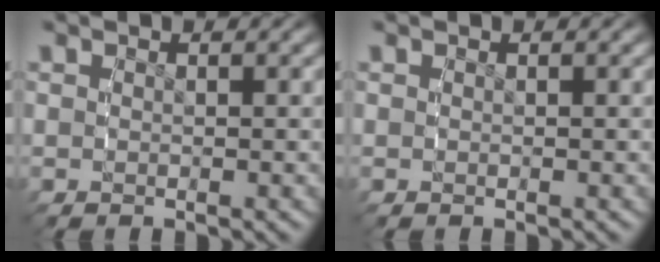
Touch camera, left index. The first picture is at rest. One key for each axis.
{"total": 0.0}